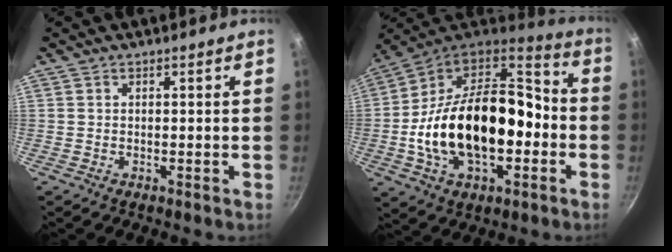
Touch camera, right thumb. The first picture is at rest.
{"total": 27.2, "force": [-4.1, 16.3, 21.4], "torque": [-0.360, 0.058, -0.069]}